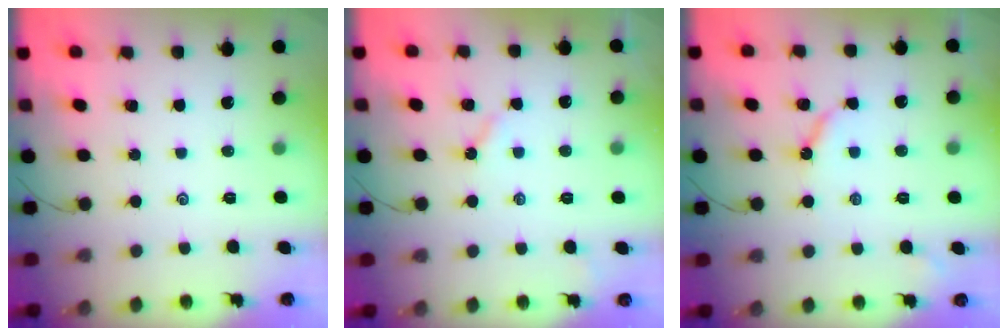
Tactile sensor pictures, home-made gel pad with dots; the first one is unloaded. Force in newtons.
{"total": 2.7, "press": 2.7, "slide": 0.3}
{"total": 5.1, "press": 5.1, "slide": 0.4}